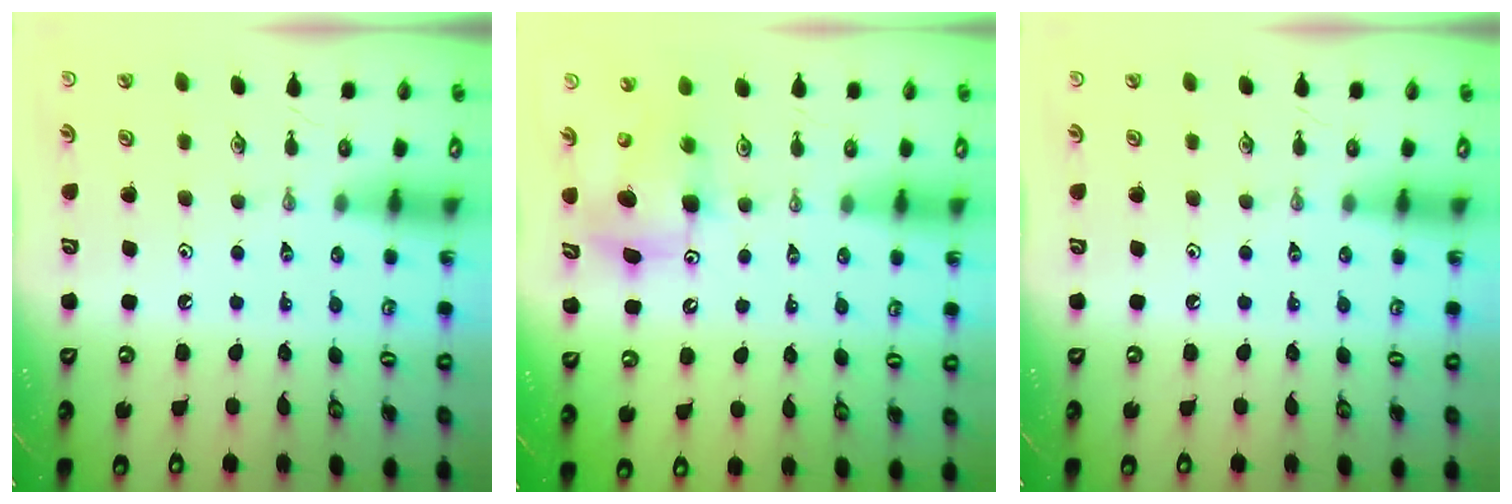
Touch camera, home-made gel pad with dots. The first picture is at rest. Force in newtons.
{"total": 8.6, "press": 8.4, "slide": 1.8}
{"total": 0.0}